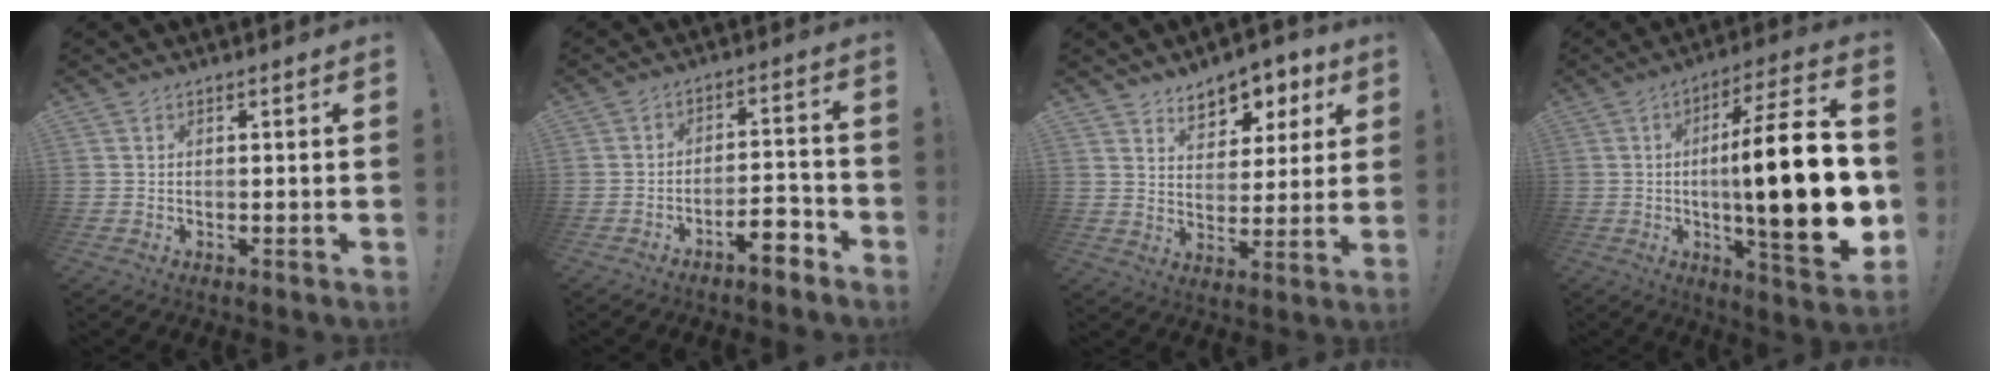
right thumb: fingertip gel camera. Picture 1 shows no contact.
{"total": 7.7, "force": [-5.9, 2.0, 4.5], "torque": [-0.062, 0.041, -0.101]}
{"total": 8.1, "force": [5.4, 5.4, 2.8], "torque": [-0.028, -0.040, 0.100]}
{"total": 24.5, "force": [-1.4, 4.7, 24.0], "torque": [-0.392, -0.005, -0.028]}